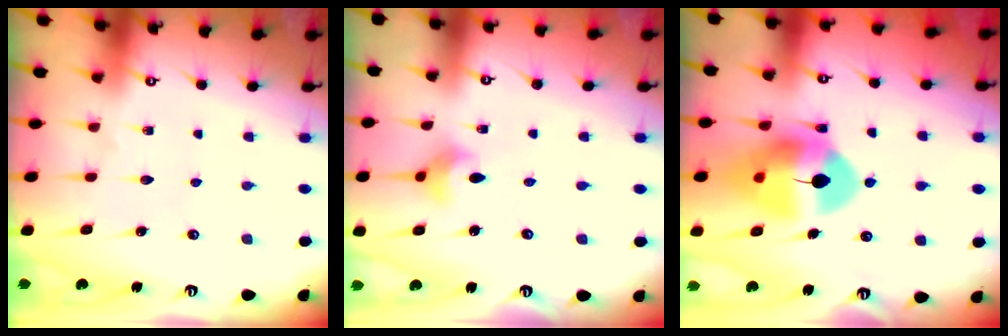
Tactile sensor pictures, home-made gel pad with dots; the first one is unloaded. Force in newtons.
{"total": 5.0, "press": 5.0, "slide": 0.8}
{"total": 14.6, "press": 14.4, "slide": 2.0}